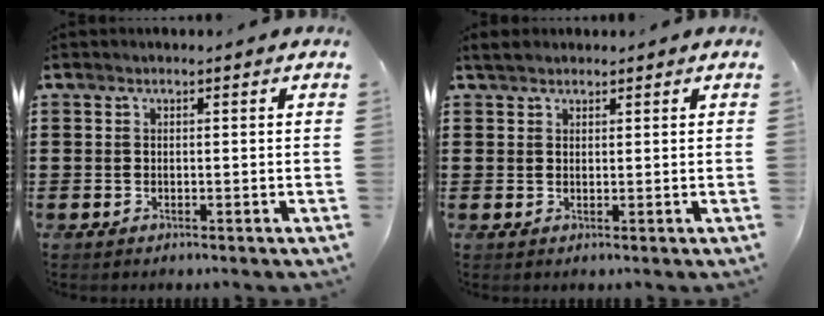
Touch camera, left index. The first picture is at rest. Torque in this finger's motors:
{"motor_torque": [0.08, 0.11, 0.10, -0.01]}